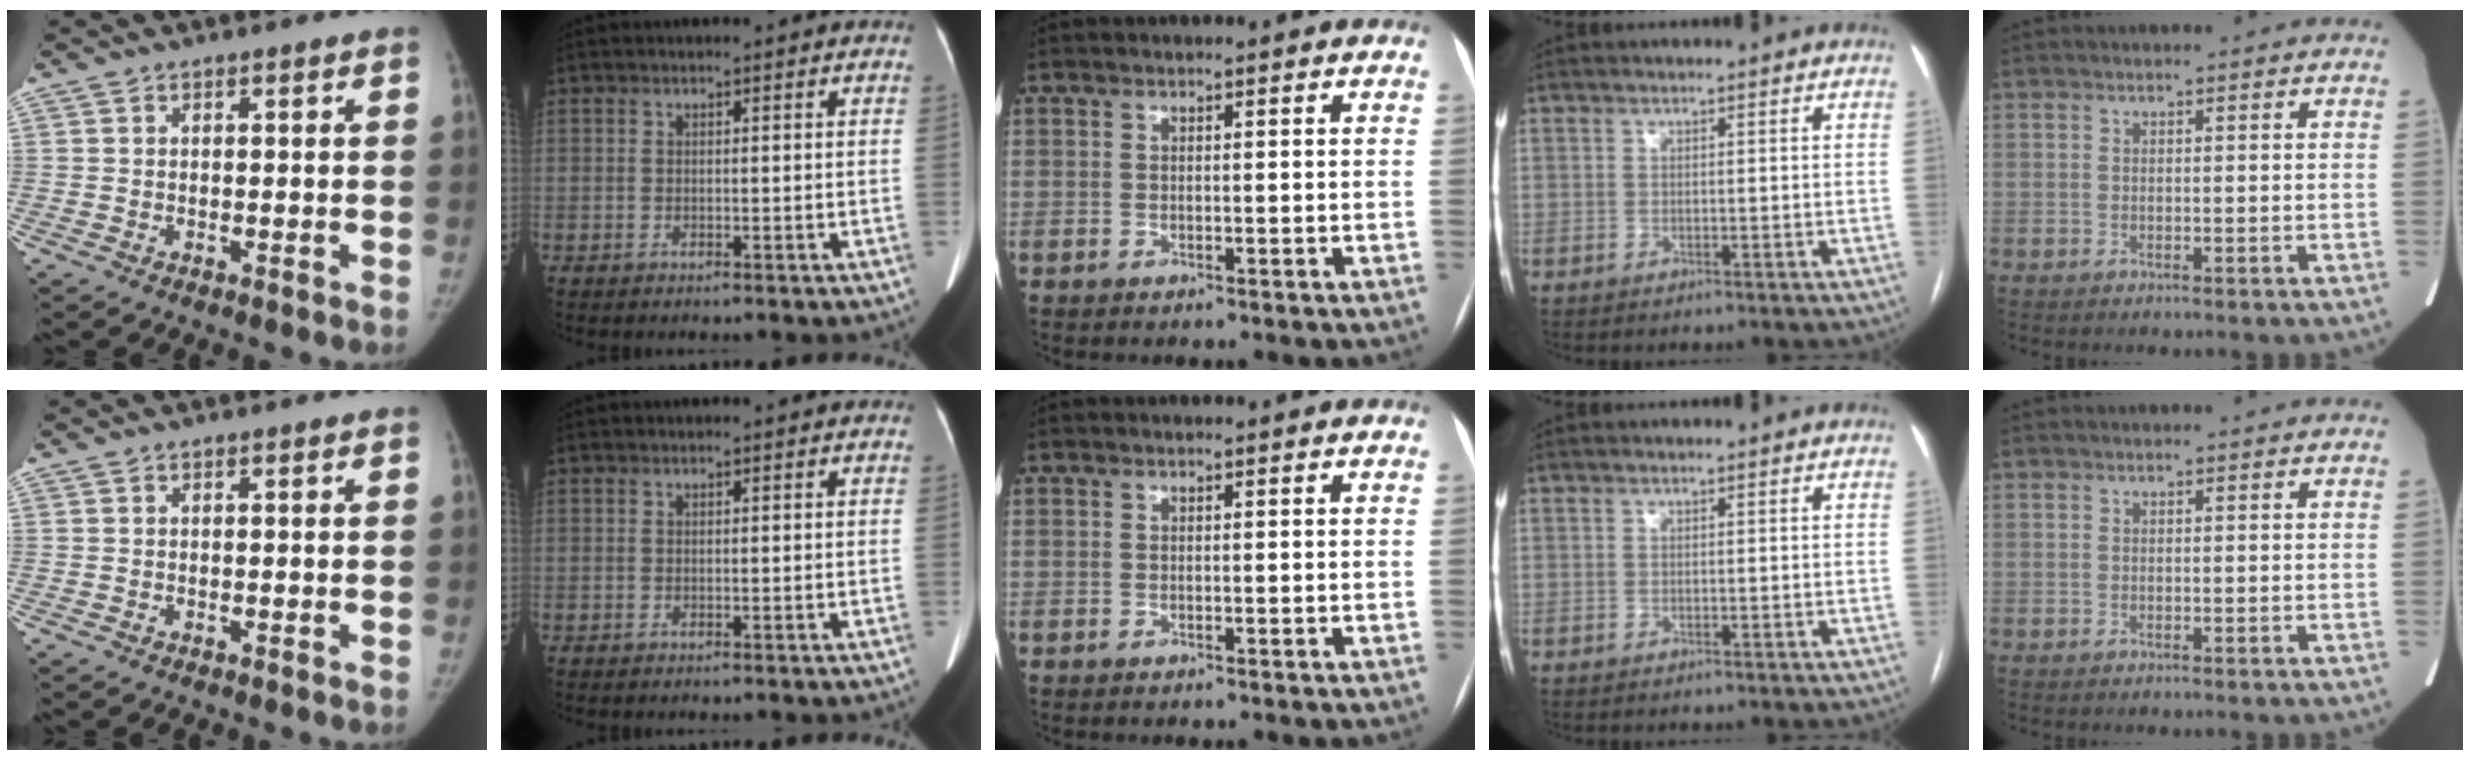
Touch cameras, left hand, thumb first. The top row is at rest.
{}